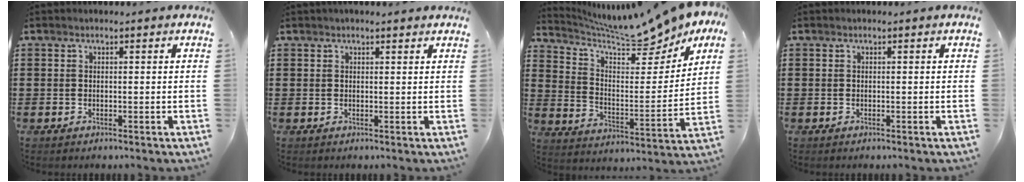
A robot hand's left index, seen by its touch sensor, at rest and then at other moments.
{"total": 1.2, "force": [1.0, 0.5, 0.2], "torque": [-0.005, 0.003, 0.020]}
{"total": 10.6, "force": [9.8, 1.2, 4.1], "torque": [-0.088, -0.077, 0.162]}
{"total": 0.0}